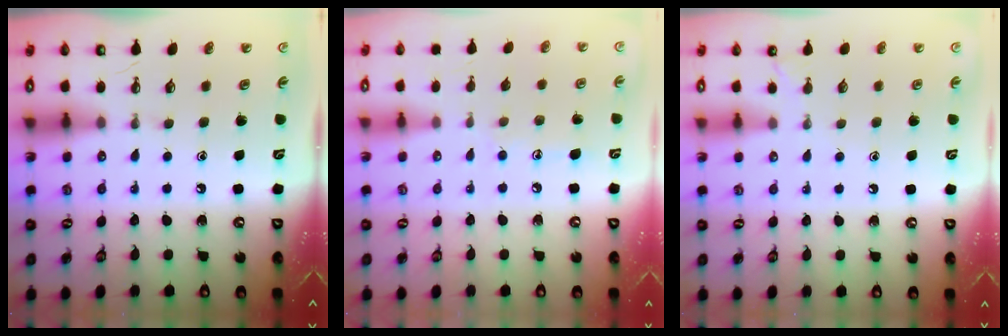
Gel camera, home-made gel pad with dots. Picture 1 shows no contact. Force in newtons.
{"total": 6.5, "press": 6.5, "slide": 0.6}
{"total": 2.9, "press": 2.9, "slide": 0.3}